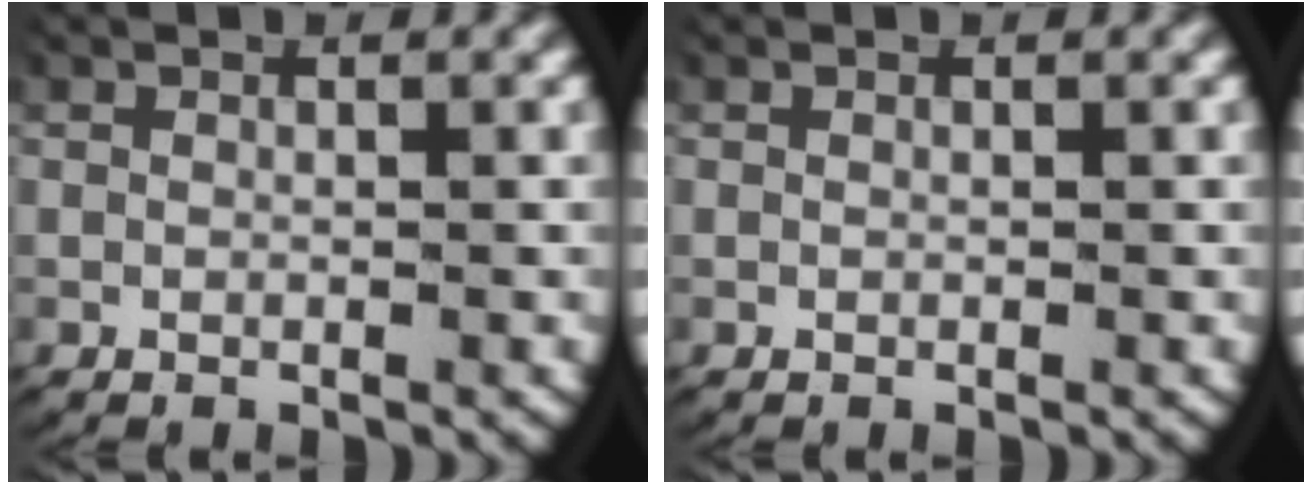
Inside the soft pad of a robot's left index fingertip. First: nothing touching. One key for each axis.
{"total": 0.0}